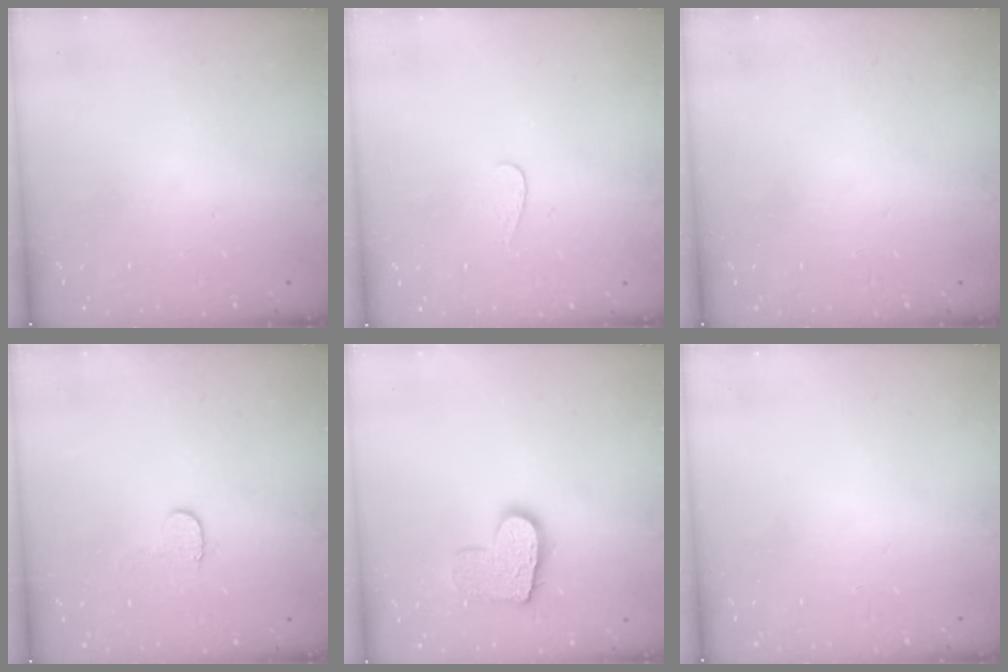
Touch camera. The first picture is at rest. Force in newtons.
{"total": 3.5, "press": 3.5, "slide": 0.3}
{"total": 0.0}
{"total": 5.2, "press": 5.1, "slide": 0.5}
{"total": 11.6, "press": 11.6, "slide": 0.8}
{"total": 0.0}